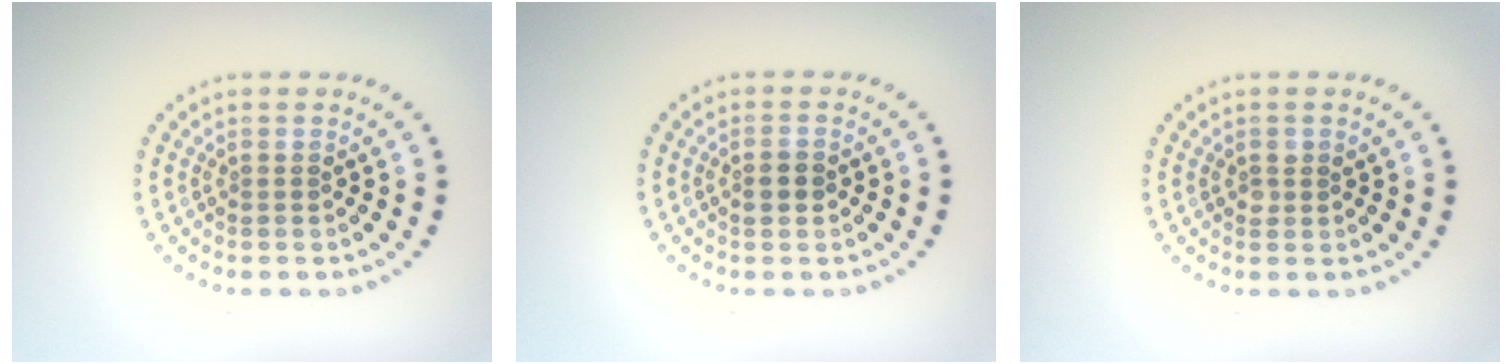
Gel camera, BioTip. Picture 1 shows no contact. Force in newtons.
{"total": 1.2, "press": 1.2, "slide": 0.1}
{"total": 0.9, "press": 0.9, "slide": 0.3}